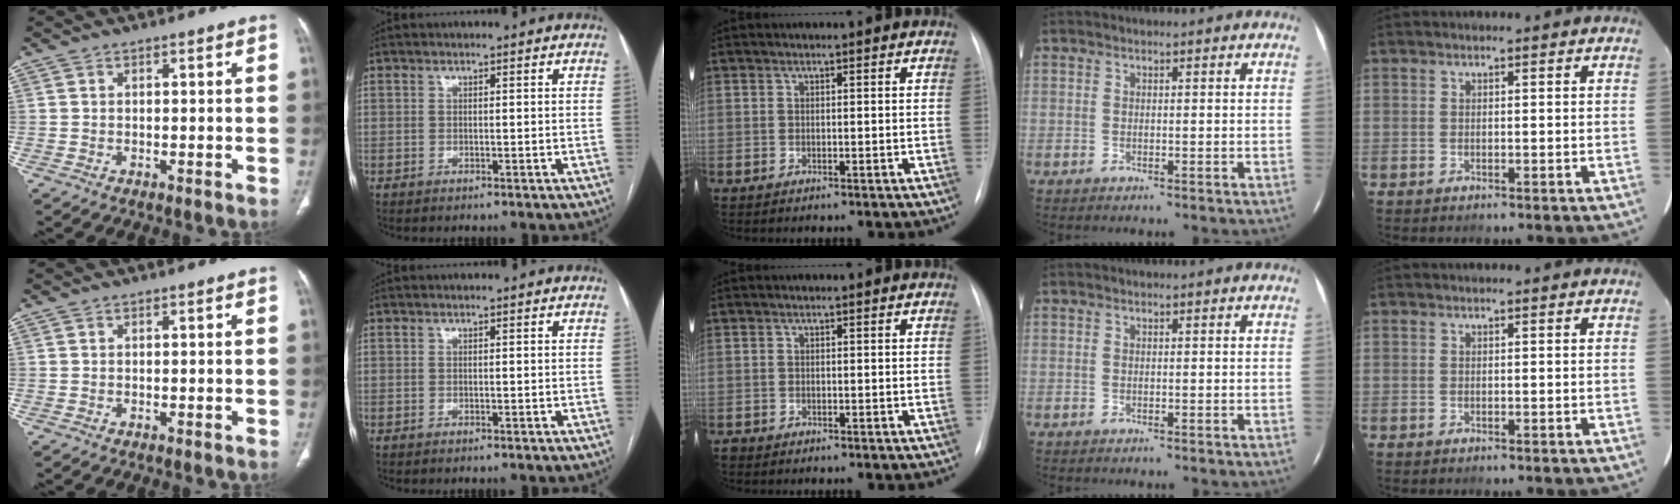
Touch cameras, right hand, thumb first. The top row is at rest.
{"middle": {"total": 0.6, "force": [-0.5, 0.3, 0.0], "torque": [-0.002, 0.001, -0.011]}}